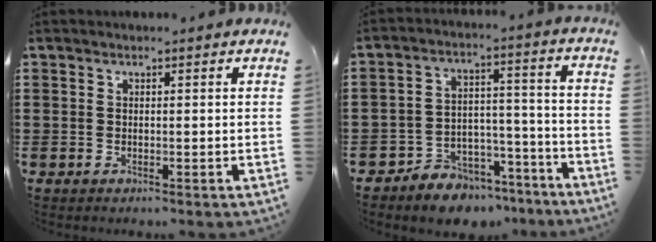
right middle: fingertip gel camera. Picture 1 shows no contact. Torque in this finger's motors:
{"motor_torque": [0.39, -0.32, 0.16, 0.10]}